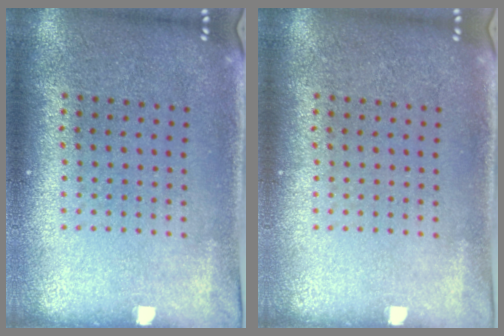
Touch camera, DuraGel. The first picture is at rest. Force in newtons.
{"total": 0.0}